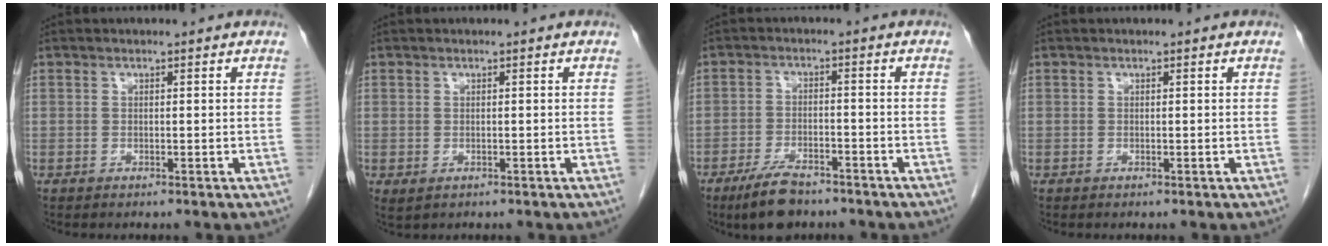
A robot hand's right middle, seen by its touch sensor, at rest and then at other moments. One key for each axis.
{"total": 1.2, "fx": -0.3, "fy": 0.8, "fz": 0.8, "tx": -0.020, "ty": -0.004, "tz": 0.002}
{"total": 6.8, "fx": -5.2, "fy": 2.2, "fz": 3.7, "tx": -0.077, "ty": -0.008, "tz": -0.091}
{"total": 0.0}